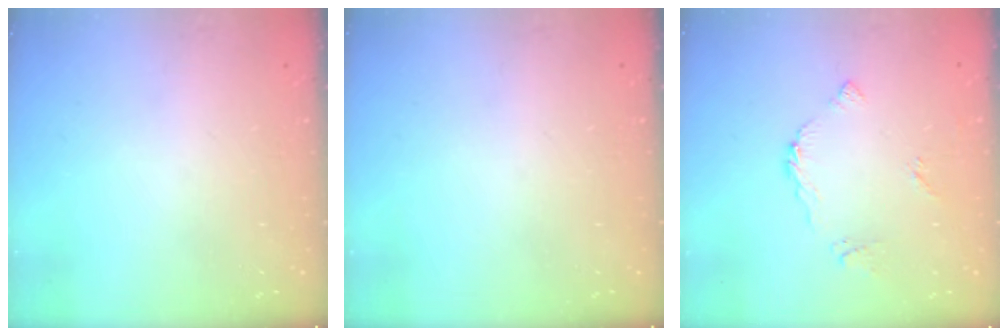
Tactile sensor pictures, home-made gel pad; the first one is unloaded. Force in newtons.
{"total": 0.0}
{"total": 5.1, "press": 5.0, "slide": 0.2}